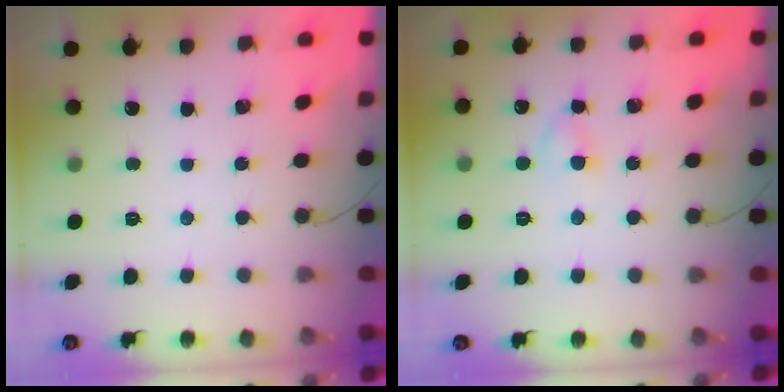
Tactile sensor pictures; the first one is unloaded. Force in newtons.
{"total": 2.8, "press": 2.5, "slide": 1.2}